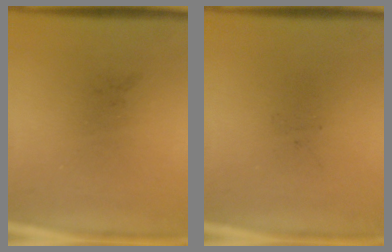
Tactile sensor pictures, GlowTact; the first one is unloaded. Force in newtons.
{"total": 0.0}